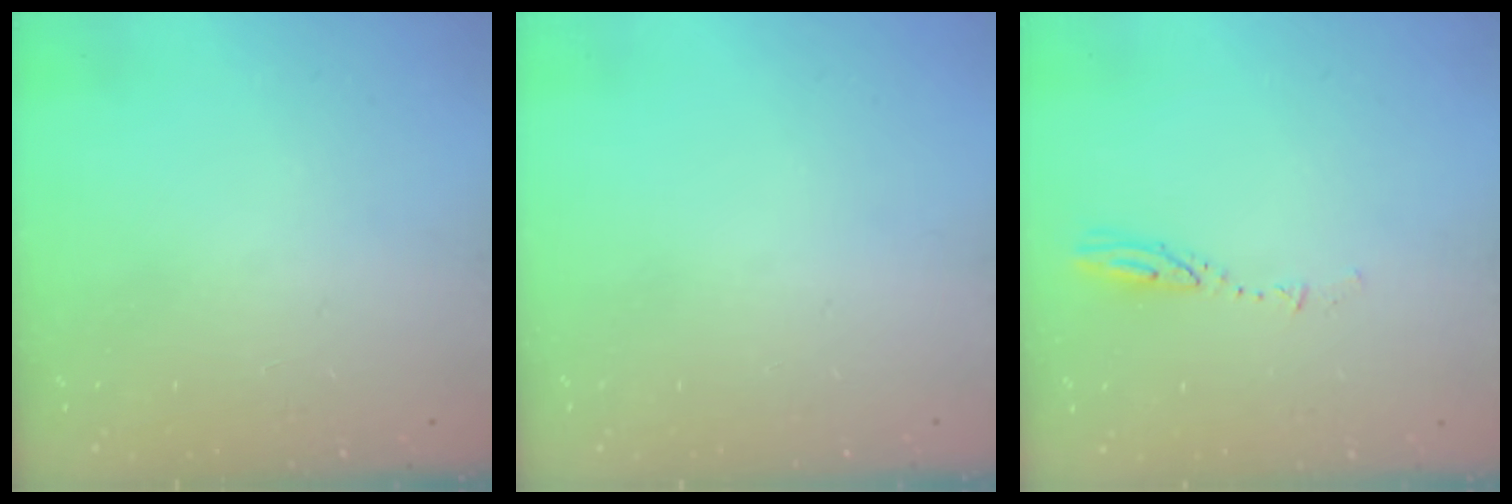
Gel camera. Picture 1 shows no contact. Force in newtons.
{"total": 0.0}
{"total": 3.3, "press": 3.3, "slide": 0.3}